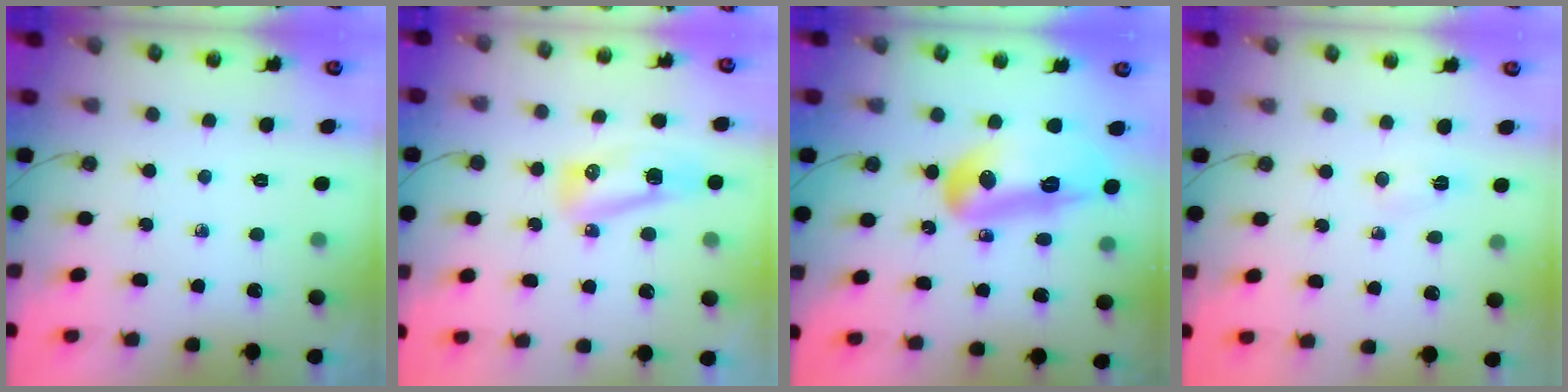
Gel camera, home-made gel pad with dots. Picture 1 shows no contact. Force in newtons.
{"total": 19.7, "press": 11.5, "slide": 15.9}
{"total": 15.5, "press": 15.4, "slide": 2.0}
{"total": 2.3, "press": 2.3, "slide": 0.3}